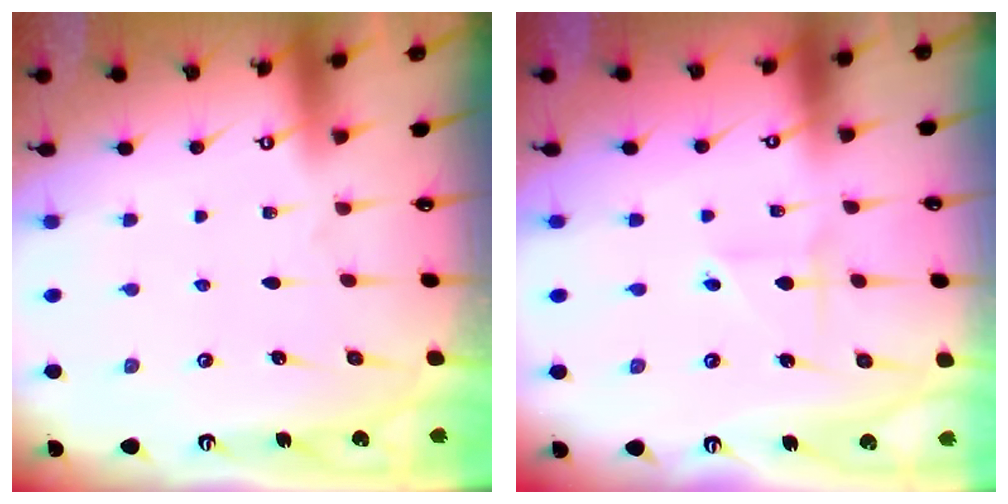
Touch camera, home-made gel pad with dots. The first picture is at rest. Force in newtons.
{"total": 1.9, "press": 1.9, "slide": 0.2}